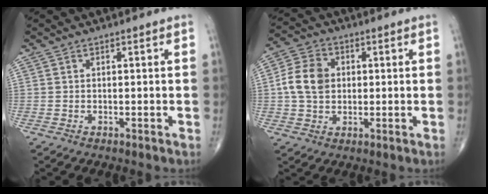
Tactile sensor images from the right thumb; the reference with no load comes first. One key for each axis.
{"total": 8.6, "fx": 0.7, "fy": 6.7, "fz": 5.4, "tx": -0.091, "ty": 0.012, "tz": 0.006}